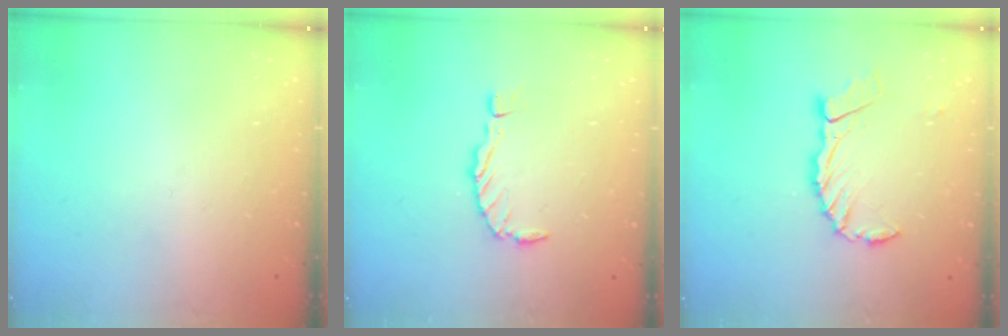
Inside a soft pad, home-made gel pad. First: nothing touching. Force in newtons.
{"total": 0.0}
{"total": 9.0, "press": 8.9, "slide": 1.2}